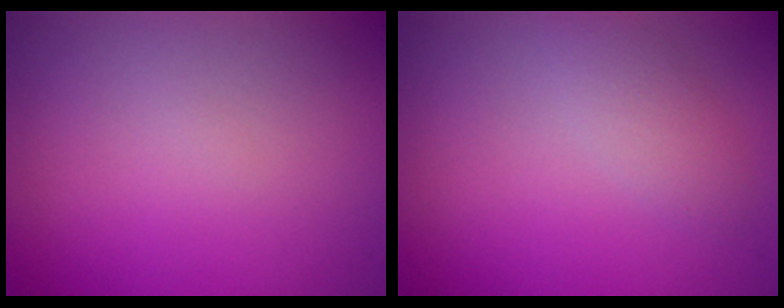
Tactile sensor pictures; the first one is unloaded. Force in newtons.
{"total": 1.9, "press": 1.9, "slide": 0.1}